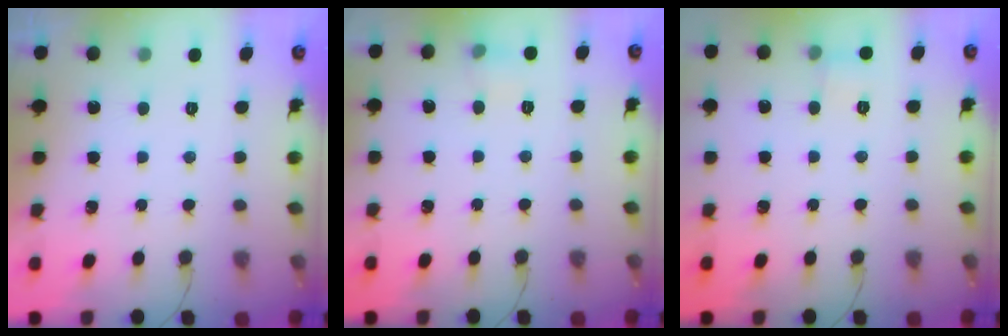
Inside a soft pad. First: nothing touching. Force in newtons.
{"total": 4.8, "press": 4.6, "slide": 1.4}
{"total": 6.2, "press": 6.0, "slide": 1.5}